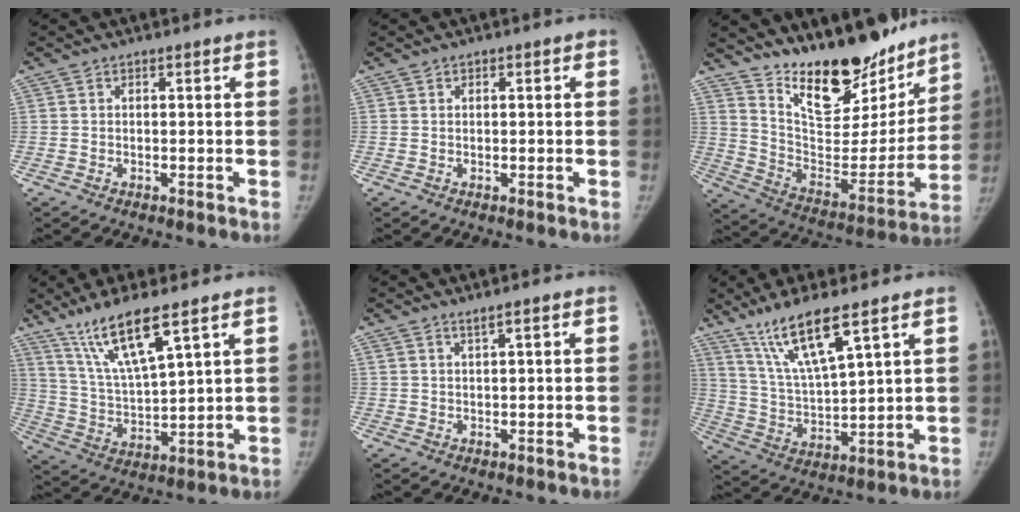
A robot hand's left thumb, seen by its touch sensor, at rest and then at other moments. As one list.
[{"total": 0.7, "force": [0.2, 0.7, 0.1], "torque": [0.009, 0.002, -0.002]}, {"total": 23.4, "force": [18.6, 8.6, 11.1], "torque": [-0.122, -0.124, 0.302]}, {"total": 13.6, "force": [8.8, 2.4, 10.0], "torque": [-0.193, -0.043, 0.188]}, {"total": 0.9, "force": [0.7, -0.2, 0.4], "torque": [-0.008, -0.005, 0.016]}, {"total": 11.8, "force": [7.9, 1.6, 8.6], "torque": [-0.171, -0.042, 0.168]}]